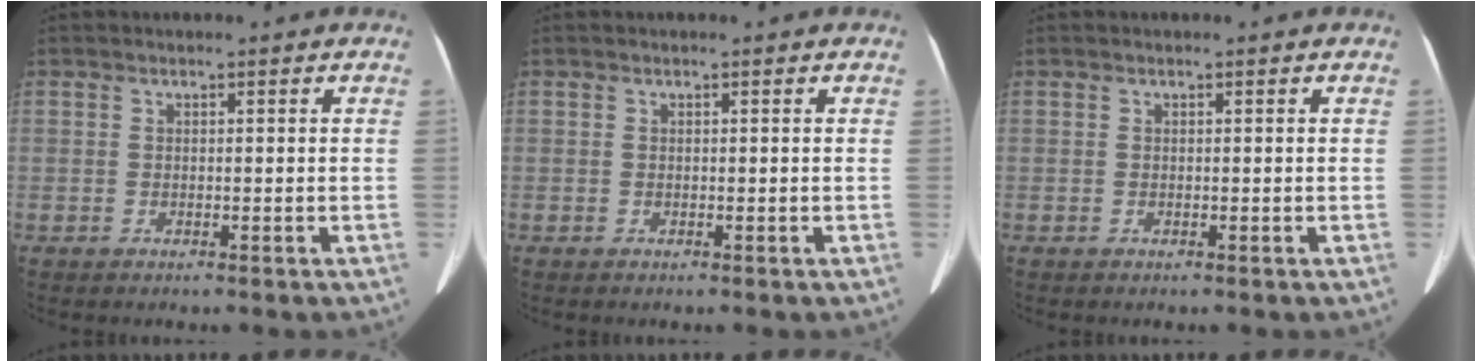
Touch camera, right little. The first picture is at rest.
{"total": 0.0}
{"total": 0.0}